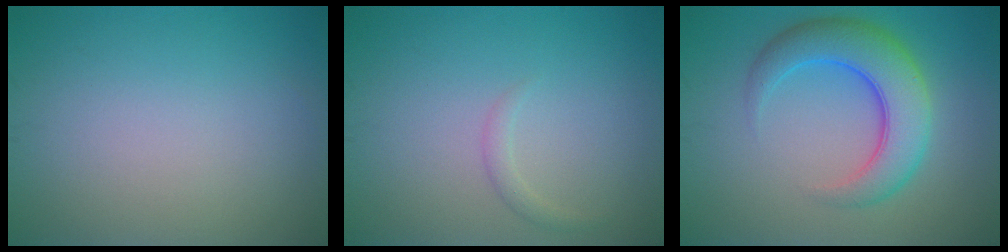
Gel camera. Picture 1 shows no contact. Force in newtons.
{"total": 1.0, "press": 1.0, "slide": 0.0}
{"total": 6.6, "press": 6.6, "slide": 0.2}